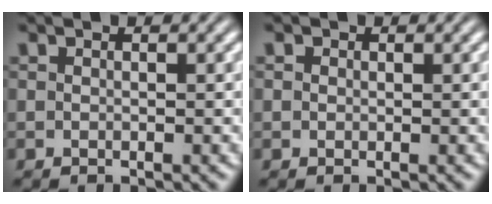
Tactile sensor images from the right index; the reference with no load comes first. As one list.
[{"total": 0.5, "force": [0.3, 0.4, 0.1], "torque": [0.000, -0.005, 0.006]}]